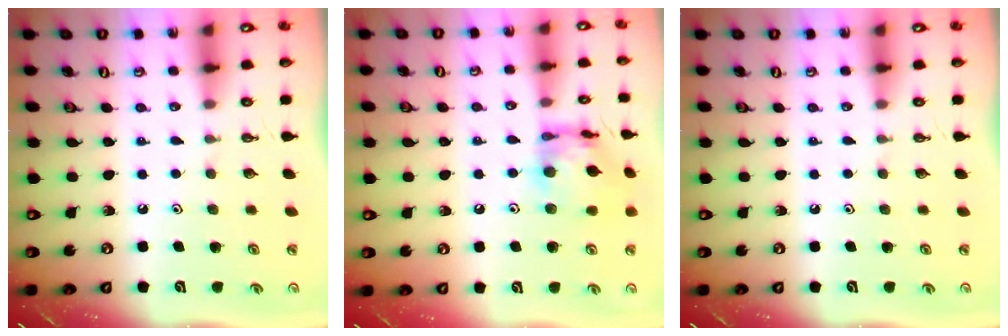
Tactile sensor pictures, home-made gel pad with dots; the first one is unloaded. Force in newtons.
{"total": 14.1, "press": 14.0, "slide": 1.2}
{"total": 0.0}